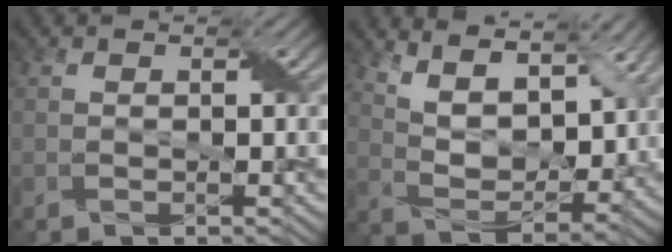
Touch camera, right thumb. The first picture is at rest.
{"total": 10.8, "force": [6.9, 4.8, 6.8], "torque": [-0.146, -0.004, 0.116]}